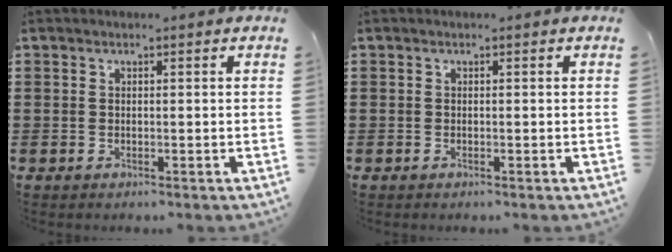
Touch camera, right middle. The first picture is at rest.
{"total": 0.0}